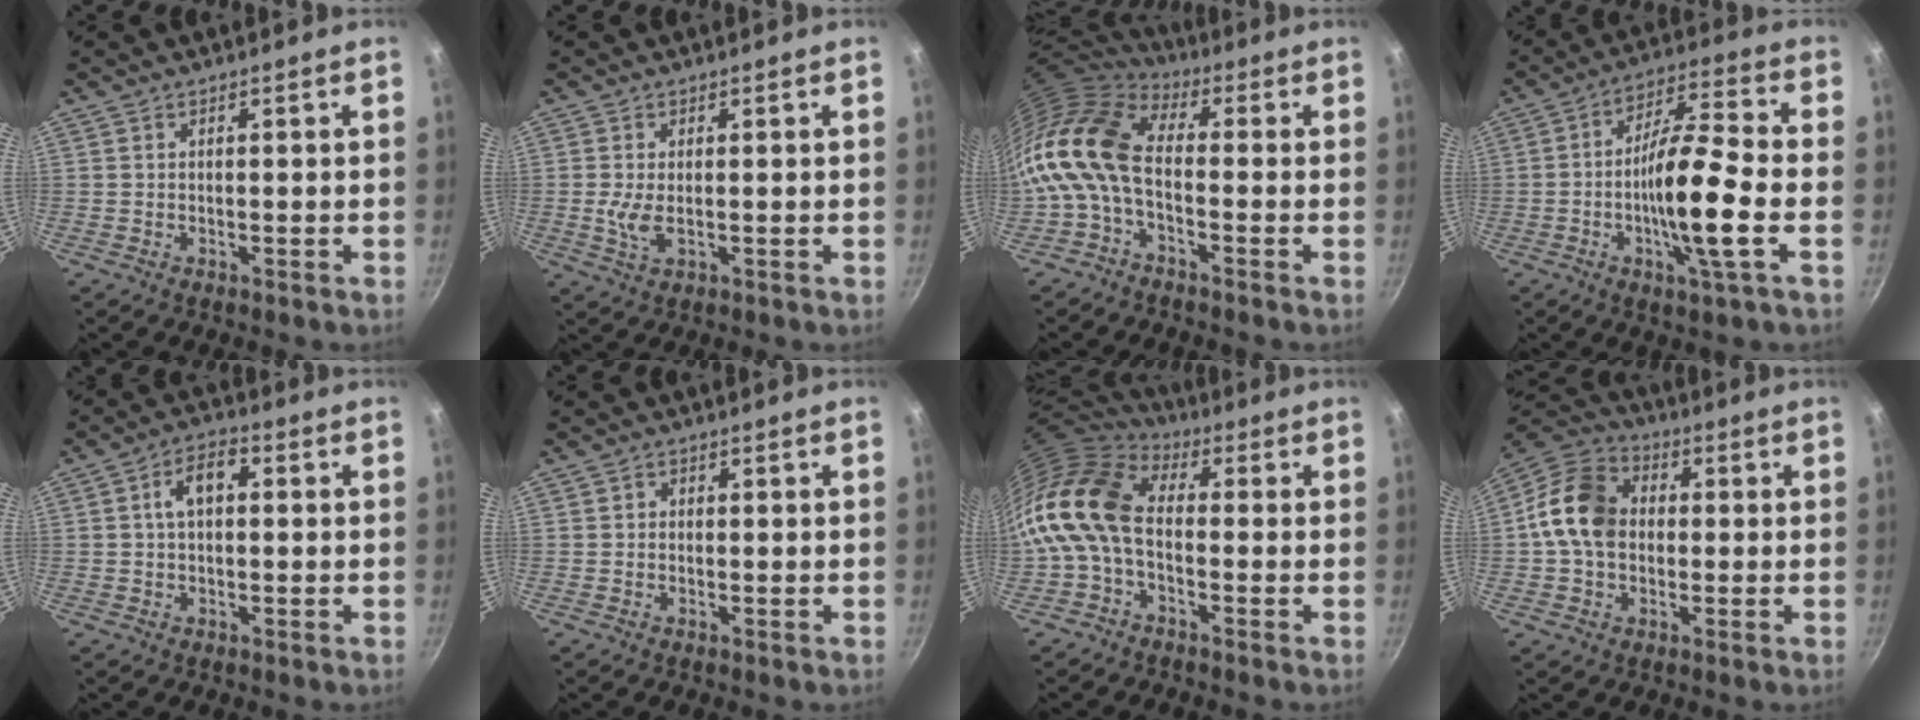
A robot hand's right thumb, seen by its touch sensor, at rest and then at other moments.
{"total": 3.6, "force": [-0.1, 1.5, 3.2], "torque": [-0.071, -0.005, 0.002]}
{"total": 11.4, "force": [-1.9, 6.5, 9.2], "torque": [-0.170, 0.028, -0.056]}
{"total": 14.2, "force": [-3.3, 2.0, 13.7], "torque": [-0.242, 0.024, -0.067]}
{"total": 6.1, "force": [0.8, 3.7, 4.8], "torque": [-0.070, 0.020, 0.005]}
{"total": 1.0, "force": [0.0, 1.0, 0.3], "torque": [-0.003, 0.006, -0.001]}
{"total": 12.6, "force": [-1.6, 7.9, 9.7], "torque": [-0.176, 0.029, -0.049]}
{"total": 13.0, "force": [0.3, 9.9, 8.4], "torque": [-0.123, 0.025, -0.015]}